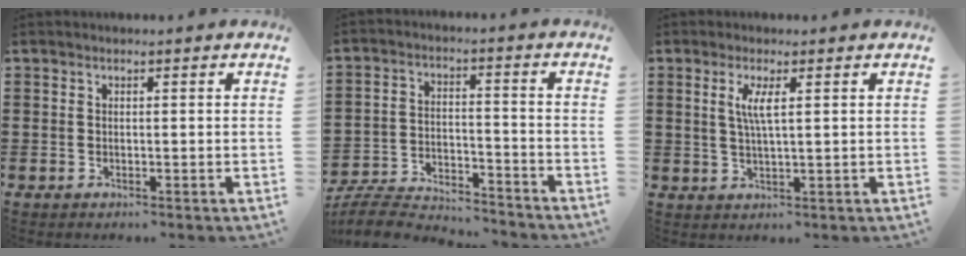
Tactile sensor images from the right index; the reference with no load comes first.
{"total": 6.5, "force": [-6.3, 0.8, 1.2], "torque": [-0.035, 0.003, -0.128]}
{"total": 3.2, "force": [0.9, 0.4, 3.1], "torque": [-0.064, 0.001, 0.013]}